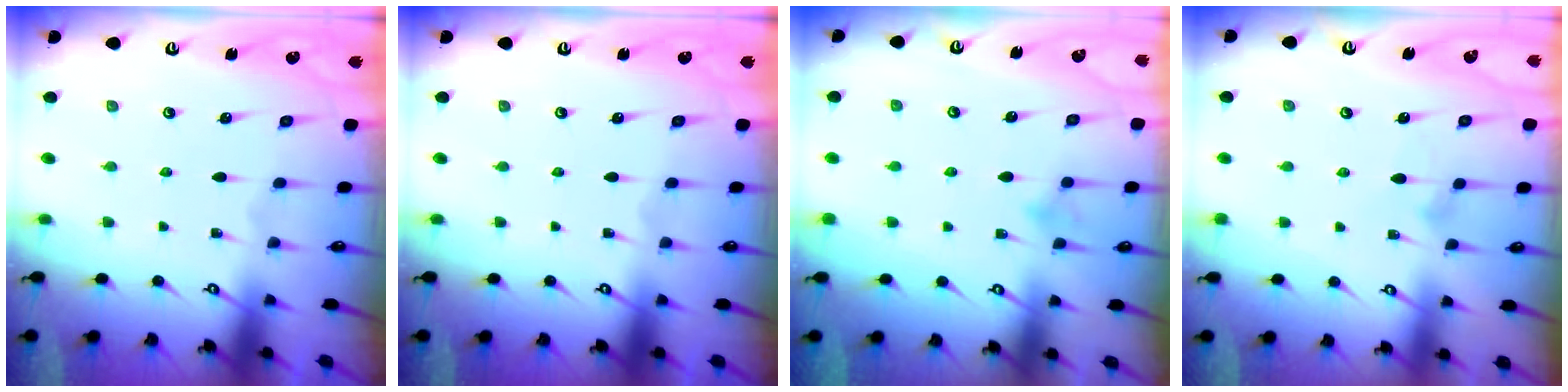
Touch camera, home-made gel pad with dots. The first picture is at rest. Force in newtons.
{"total": 0.0}
{"total": 8.7, "press": 8.7, "slide": 0.9}
{"total": 8.2, "press": 8.1, "slide": 0.4}